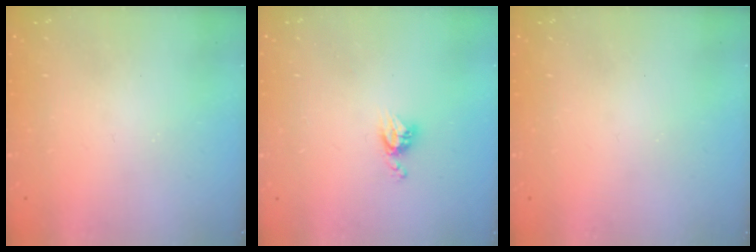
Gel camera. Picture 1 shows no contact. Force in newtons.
{"total": 5.1, "press": 5.1, "slide": 0.5}
{"total": 0.0}